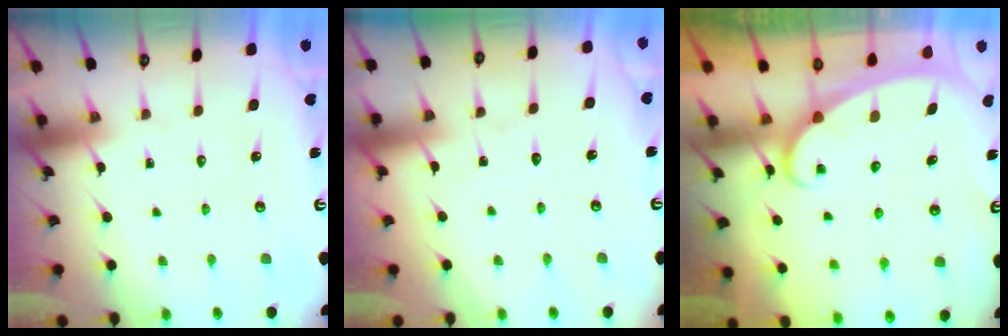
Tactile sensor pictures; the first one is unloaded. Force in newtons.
{"total": 2.7, "press": 2.7, "slide": 0.2}
{"total": 2.4, "press": 2.4, "slide": 0.4}